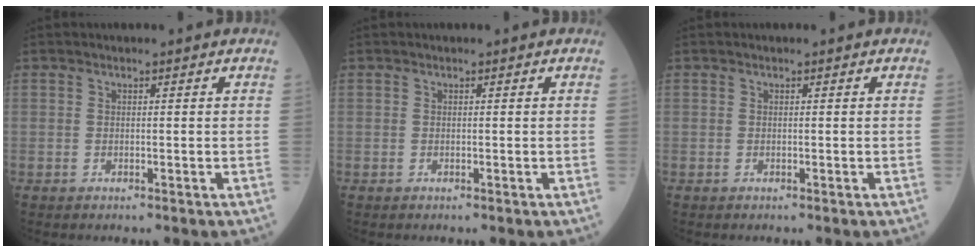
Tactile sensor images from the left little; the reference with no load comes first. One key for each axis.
{"total": 0.0}
{"total": 0.0}